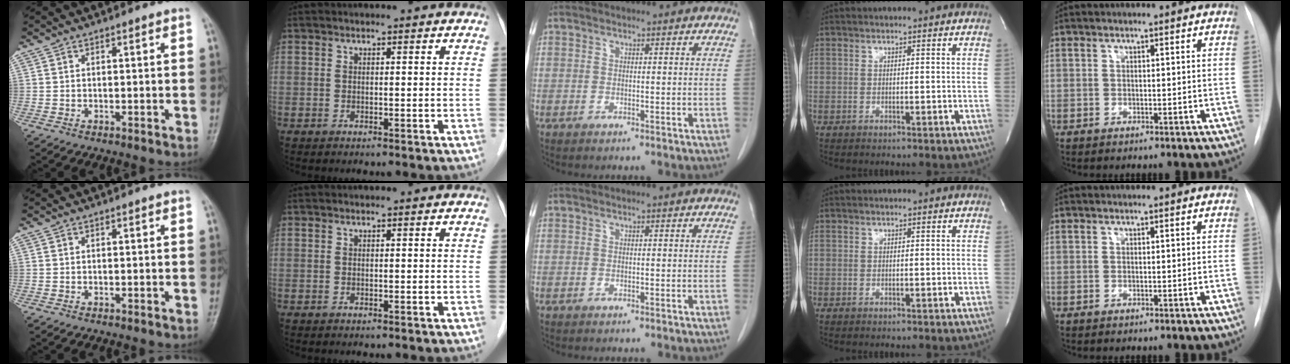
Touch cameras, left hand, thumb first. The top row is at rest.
{}